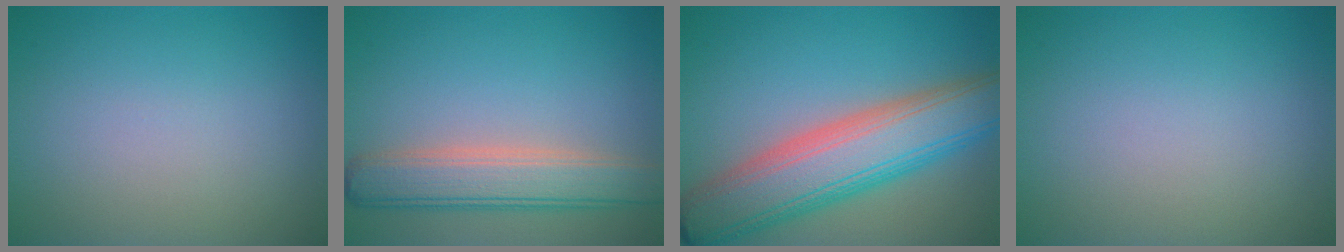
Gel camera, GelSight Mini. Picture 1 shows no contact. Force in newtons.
{"total": 5.3, "press": 5.3, "slide": 0.4}
{"total": 9.9, "press": 9.9, "slide": 0.5}
{"total": 0.0}